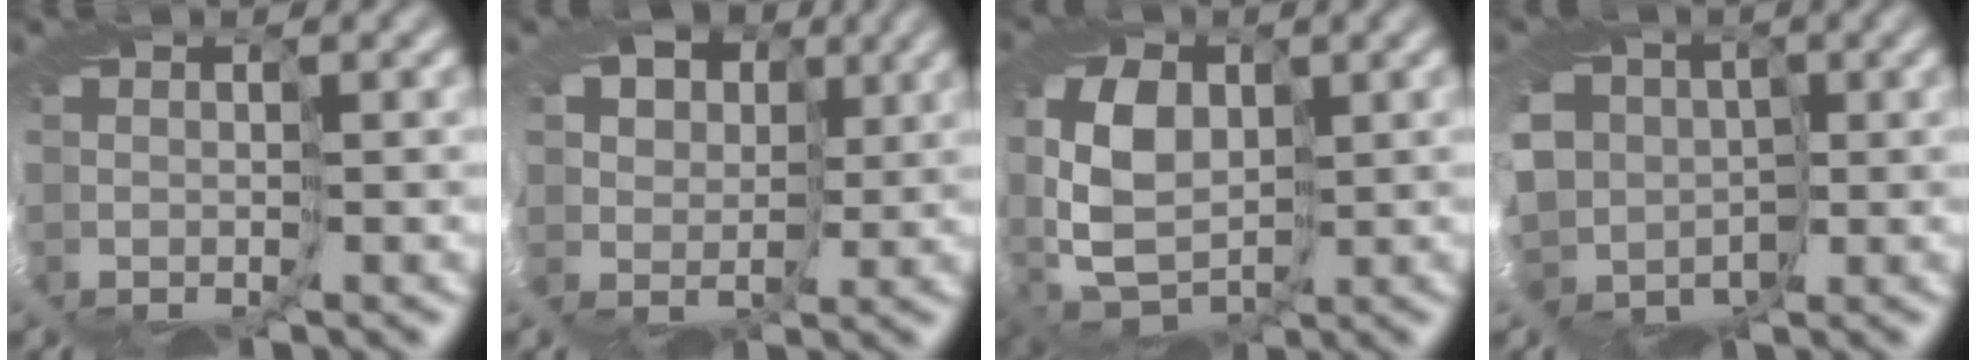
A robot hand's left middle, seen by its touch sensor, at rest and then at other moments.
{"total": 11.7, "force": [5.5, 9.1, 4.8], "torque": [-0.091, 0.037, 0.089]}
{"total": 8.7, "force": [0.6, 6.7, 5.5], "torque": [-0.134, 0.003, 0.025]}
{"total": 8.6, "force": [-0.4, 7.7, 3.8], "torque": [-0.086, -0.007, -0.029]}